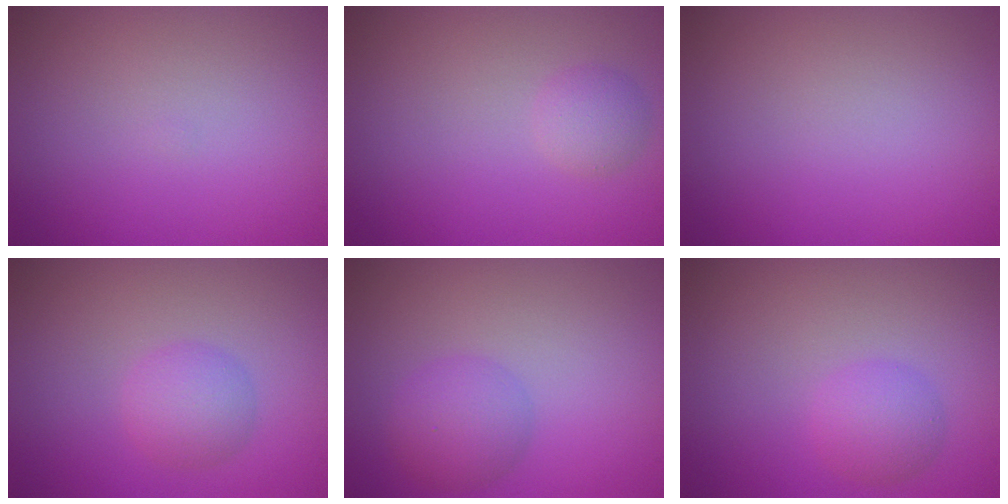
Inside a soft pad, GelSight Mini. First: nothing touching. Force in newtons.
{"total": 1.6, "press": 1.6, "slide": 0.1}
{"total": 0.0}
{"total": 2.6, "press": 2.6, "slide": 0.1}
{"total": 3.0, "press": 3.0, "slide": 0.1}
{"total": 2.4, "press": 2.4, "slide": 0.1}